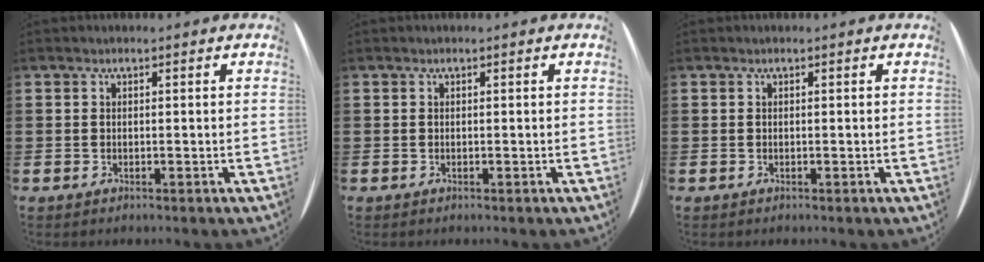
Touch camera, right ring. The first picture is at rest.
{"total": 0.0}
{"total": 0.0}